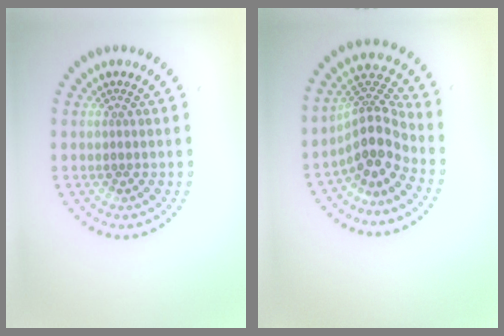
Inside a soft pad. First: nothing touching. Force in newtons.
{"total": 4.5, "press": 3.4, "slide": 2.9}